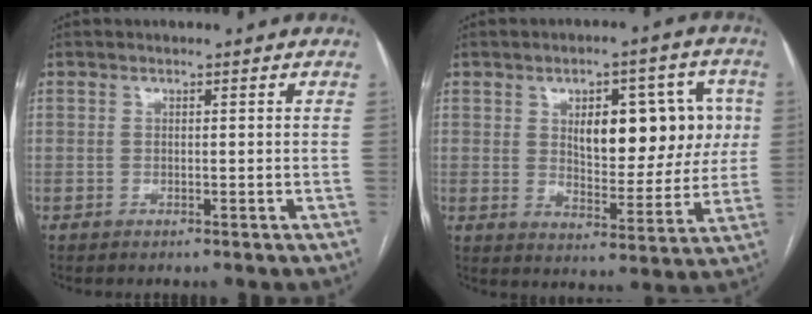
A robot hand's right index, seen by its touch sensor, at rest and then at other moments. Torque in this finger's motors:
{"motor_torque": [1.19, 0.86, 0.38, 0.09]}